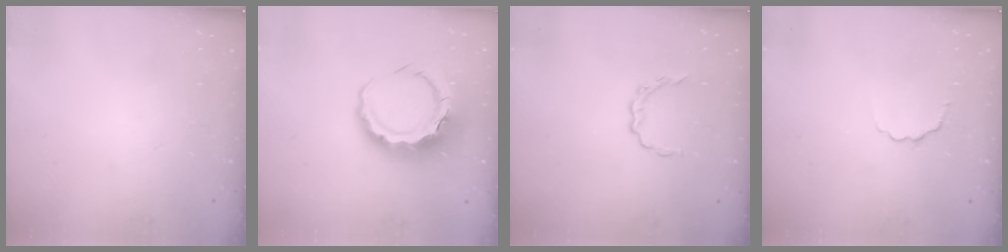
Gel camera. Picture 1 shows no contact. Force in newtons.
{"total": 8.8, "press": 8.6, "slide": 1.7}
{"total": 3.9, "press": 3.7, "slide": 1.2}
{"total": 3.2, "press": 2.9, "slide": 1.2}